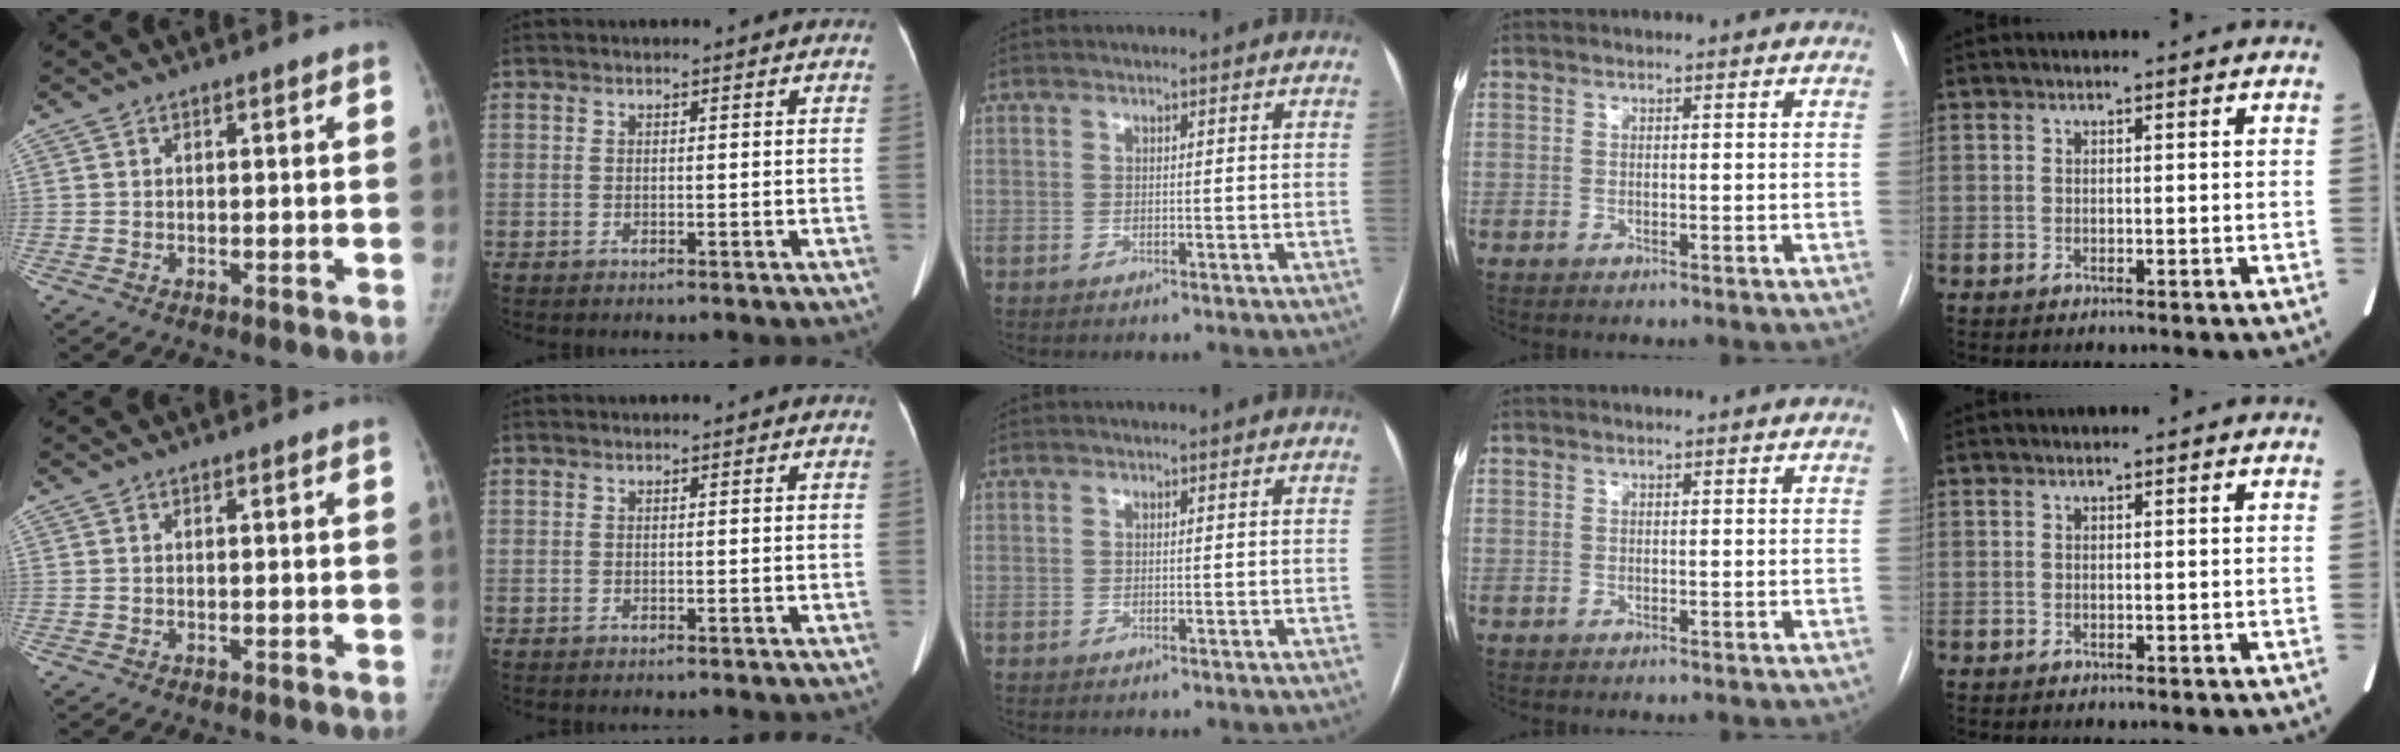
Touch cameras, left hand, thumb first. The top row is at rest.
{}